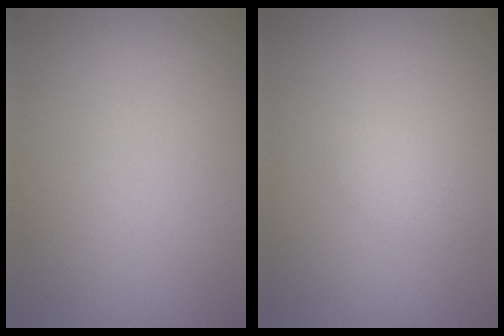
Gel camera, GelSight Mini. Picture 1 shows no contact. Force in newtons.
{"total": 1.2, "press": 1.2, "slide": 0.1}